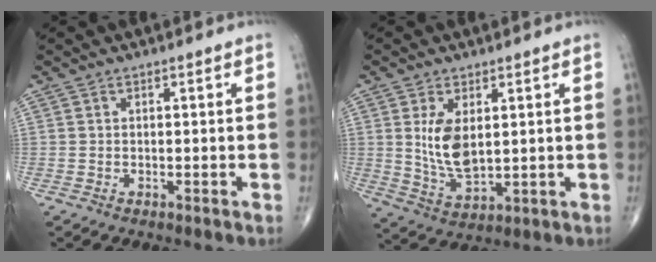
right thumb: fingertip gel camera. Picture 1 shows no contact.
{"total": 8.4, "force": [1.8, 4.3, 7.0], "torque": [-0.126, -0.020, 0.048]}